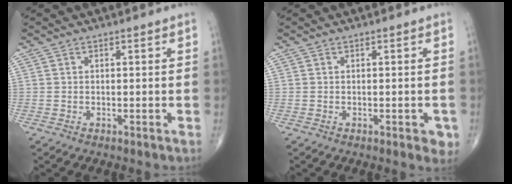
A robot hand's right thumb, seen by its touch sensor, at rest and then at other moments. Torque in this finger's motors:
{"motor_torque": [0.63, -0.07, 0.16, 0.19, 0.04]}